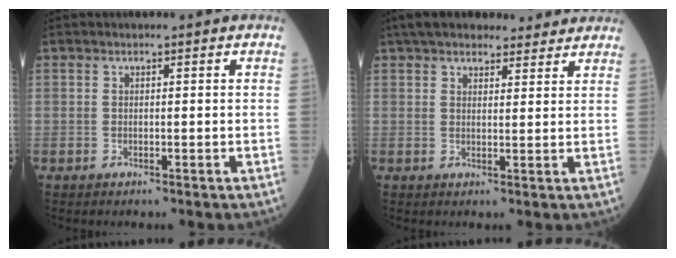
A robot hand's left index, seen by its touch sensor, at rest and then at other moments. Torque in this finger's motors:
{"motor_torque": [1.08, -1.06, 0.28, 0.05]}